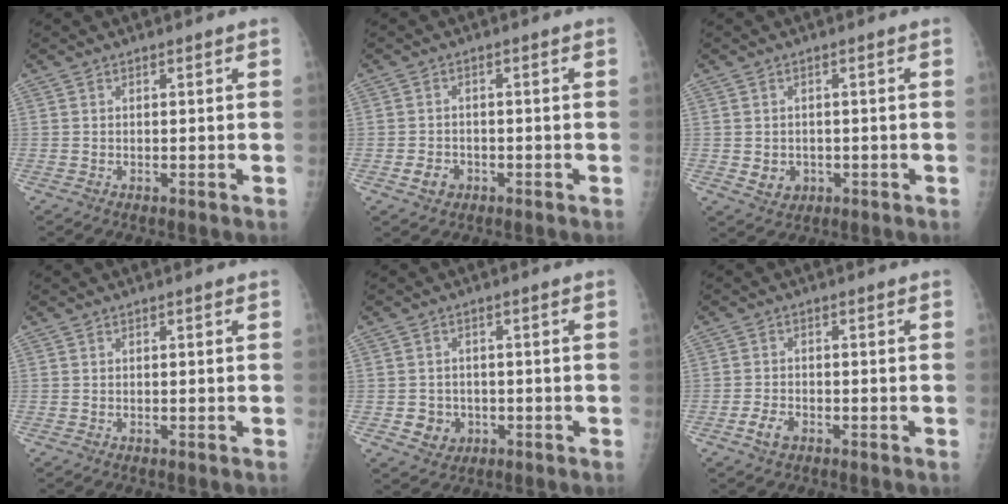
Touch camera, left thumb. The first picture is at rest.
{"total": 3.1, "force": [-1.2, 2.5, 1.3], "torque": [-0.016, 0.007, -0.018]}
{"total": 3.4, "force": [-0.5, 3.0, 1.6], "torque": [-0.013, -0.001, 0.003]}
{"total": 0.0}
{"total": 4.3, "force": [-1.0, 3.9, 1.4], "torque": [-0.004, 0.006, -0.008]}
{"total": 3.1, "force": [-1.6, 1.8, 1.8], "torque": [-0.036, 0.007, -0.028]}